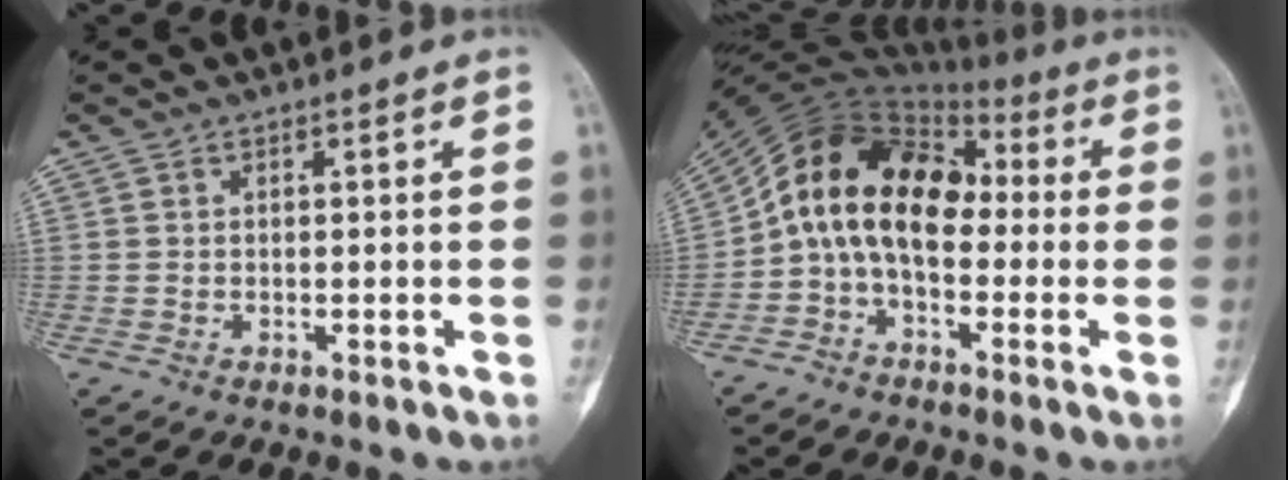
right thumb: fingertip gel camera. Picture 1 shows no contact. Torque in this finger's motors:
{"motor_torque": [2.28, 2.53, 0.95, -0.68, 0.48]}